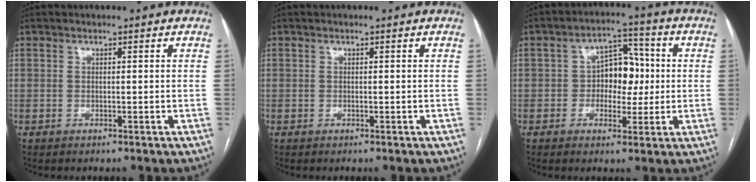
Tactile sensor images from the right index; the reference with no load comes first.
{"total": 0.0}
{"total": 7.4, "force": [0.0, 4.6, 5.8], "torque": [-0.079, 0.024, 0.000]}